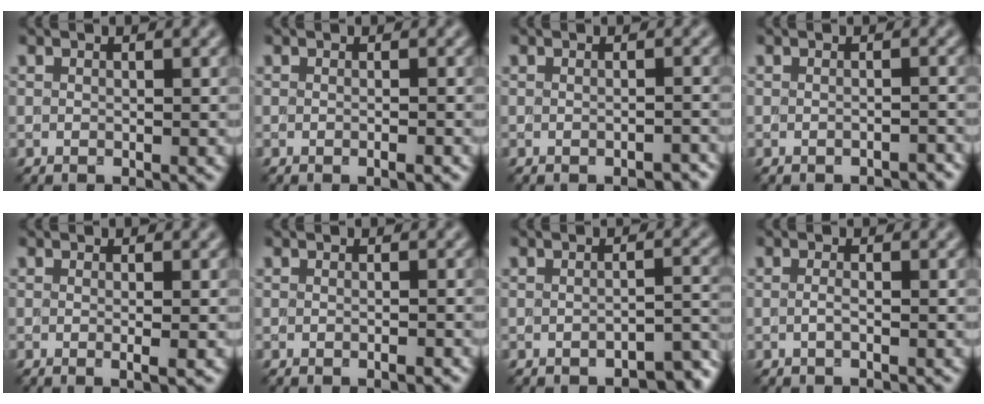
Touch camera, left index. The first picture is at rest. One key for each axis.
{"total": 1.4, "fx": -0.2, "fy": 0.5, "fz": 1.2, "tx": -0.010, "ty": -0.004, "tz": -0.008}
{"total": 1.6, "fx": -1.0, "fy": 0.5, "fz": 1.2, "tx": -0.004, "ty": 0.003, "tz": -0.017}
{"total": 1.6, "fx": -1.4, "fy": 0.4, "fz": 0.8, "tx": 0.001, "ty": 0.005, "tz": -0.021}
{"total": 1.6, "fx": 0.0, "fy": 0.5, "fz": 1.5, "tx": -0.020, "ty": -0.004, "tz": -0.006}
{"total": 1.2, "fx": -0.2, "fy": 0.4, "fz": 1.1, "tx": -0.012, "ty": -0.004, "tz": -0.009}
{"total": 3.0, "fx": -2.4, "fy": 0.6, "fz": 1.7, "tx": -0.022, "ty": 0.004, "tz": -0.031}
{"total": 0.7, "fx": -0.1, "fy": 0.2, "fz": 0.7, "tx": -0.015, "ty": -0.003, "tz": -0.005}